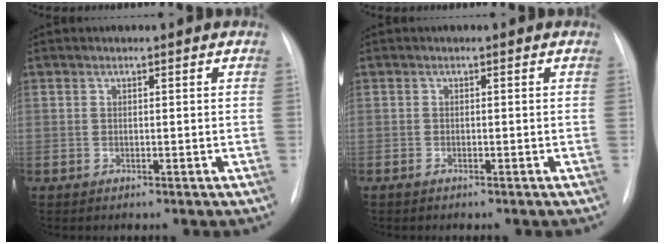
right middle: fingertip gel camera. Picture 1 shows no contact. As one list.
[{"total": 0.6, "force": [-0.5, 0.2, 0.3], "torque": [-0.011, -0.001, -0.008]}]